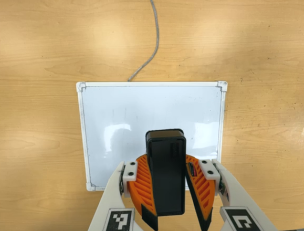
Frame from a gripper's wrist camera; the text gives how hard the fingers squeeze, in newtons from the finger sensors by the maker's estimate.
{"total": 11.0, "left": 11.3, "right": 10.7}